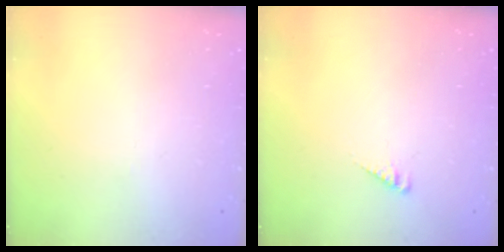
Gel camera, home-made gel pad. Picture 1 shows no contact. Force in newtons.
{"total": 2.9, "press": 2.9, "slide": 0.2}